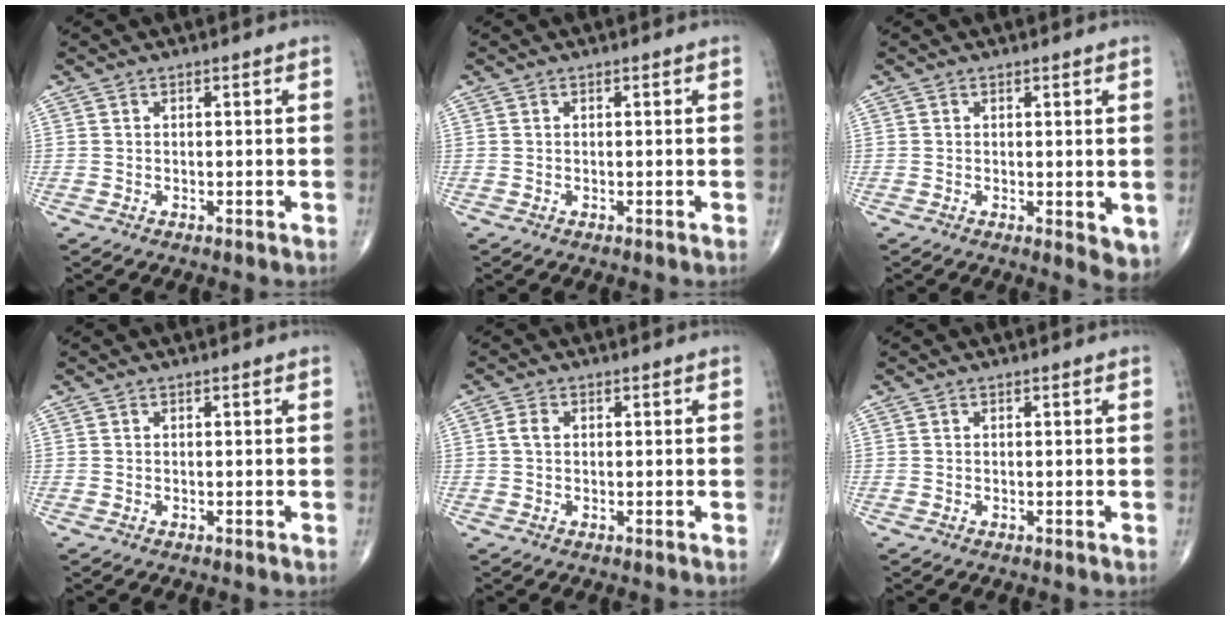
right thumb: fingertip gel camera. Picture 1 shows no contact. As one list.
[{"total": 0.0}, {"total": 4.1, "force": [-0.3, 1.8, 3.6], "torque": [-0.037, -0.011, -0.003]}, {"total": 0.0}, {"total": 2.0, "force": [0.3, 1.4, 1.5], "torque": [-0.031, 0.006, 0.005]}, {"total": 0.0}]